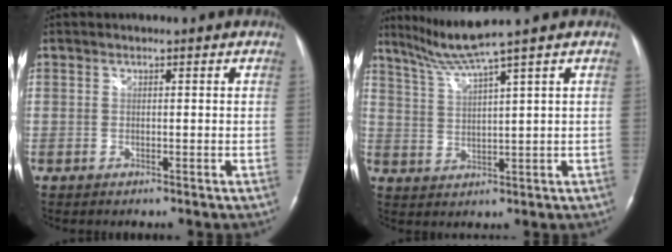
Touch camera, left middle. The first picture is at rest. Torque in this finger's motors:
{"motor_torque": [0.10, -0.09, -0.08, 0.02]}